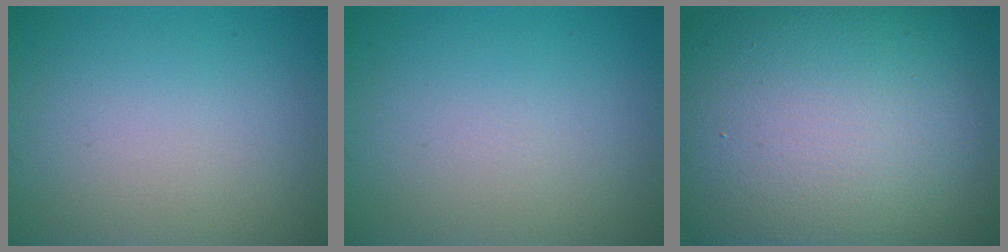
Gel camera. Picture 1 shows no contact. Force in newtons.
{"total": 0.0}
{"total": 22.1, "press": 22.1, "slide": 1.2}